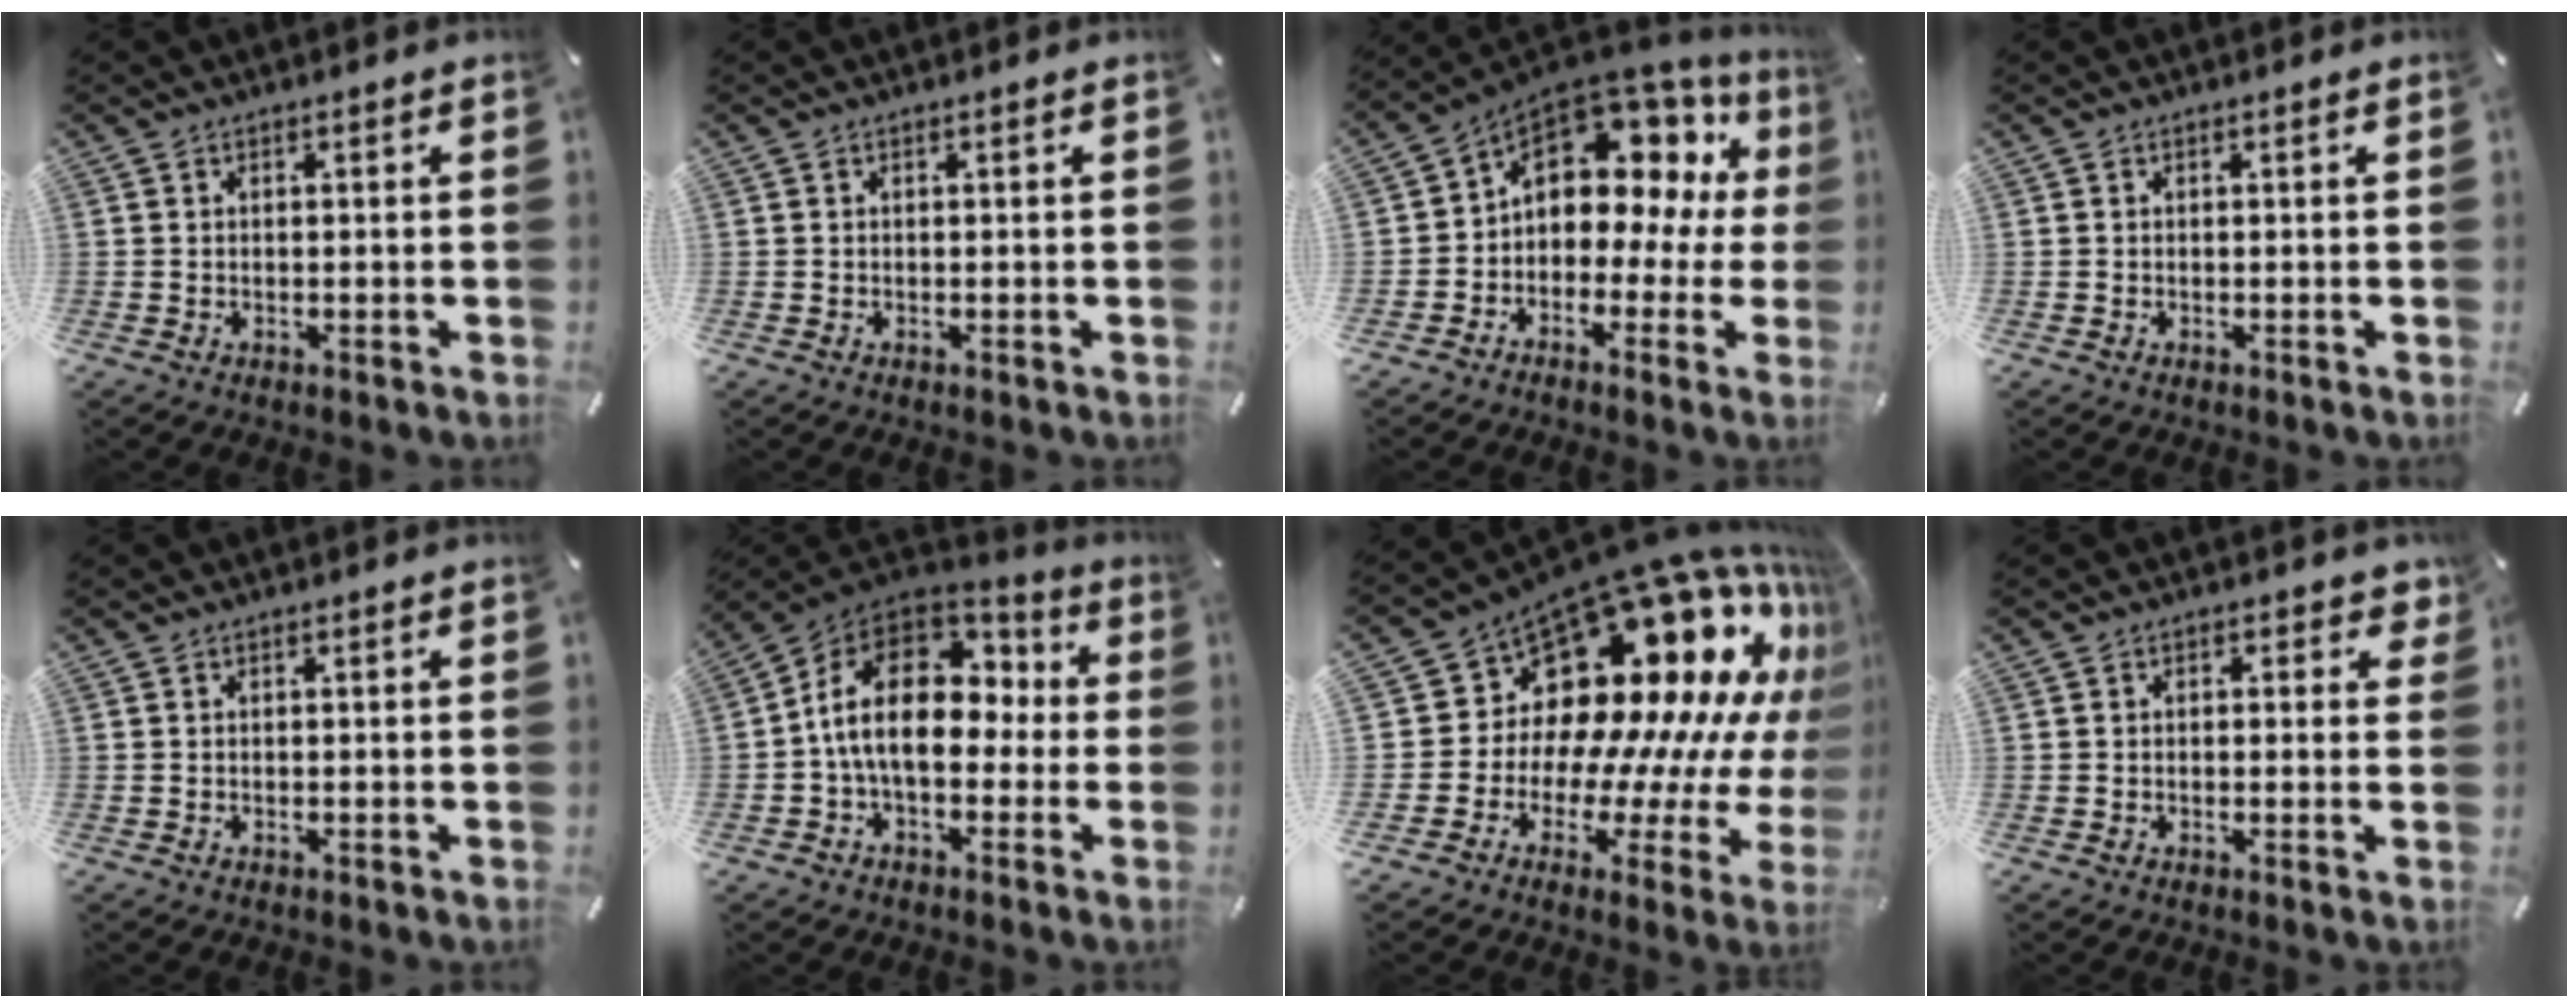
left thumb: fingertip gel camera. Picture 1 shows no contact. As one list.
[{"total": 0.0}, {"total": 11.7, "force": [5.1, 8.2, 6.7], "torque": [-0.102, -0.043, 0.088]}, {"total": 0.0}, {"total": 0.0}, {"total": 16.4, "force": [0.1, 10.6, 12.5], "torque": [-0.238, 0.010, 0.002]}, {"total": 21.3, "force": [11.2, 12.6, 12.9], "torque": [-0.165, -0.156, 0.223]}, {"total": 2.1, "force": [0.6, 1.4, 1.5], "torque": [-0.008, -0.002, 0.004]}]